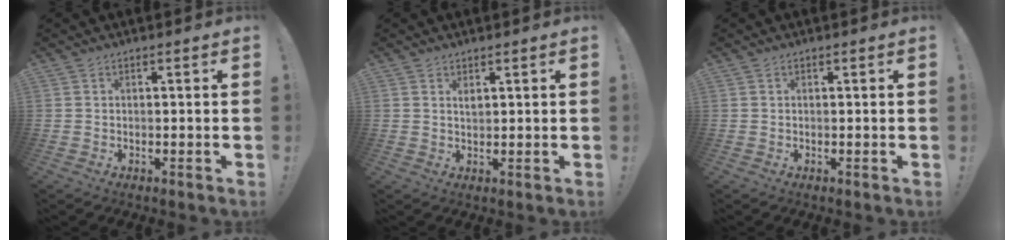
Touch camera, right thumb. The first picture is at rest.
{"total": 1.4, "force": [0.9, 0.5, 0.9], "torque": [-0.010, -0.005, 0.015]}
{"total": 0.0}